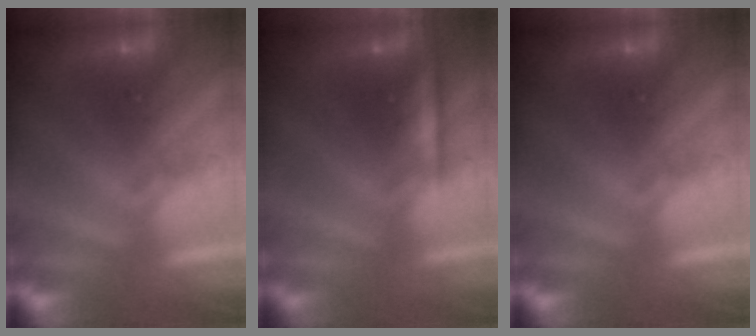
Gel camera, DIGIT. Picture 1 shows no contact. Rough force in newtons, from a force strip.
{"total": 2.2}
{"total": 0.0}